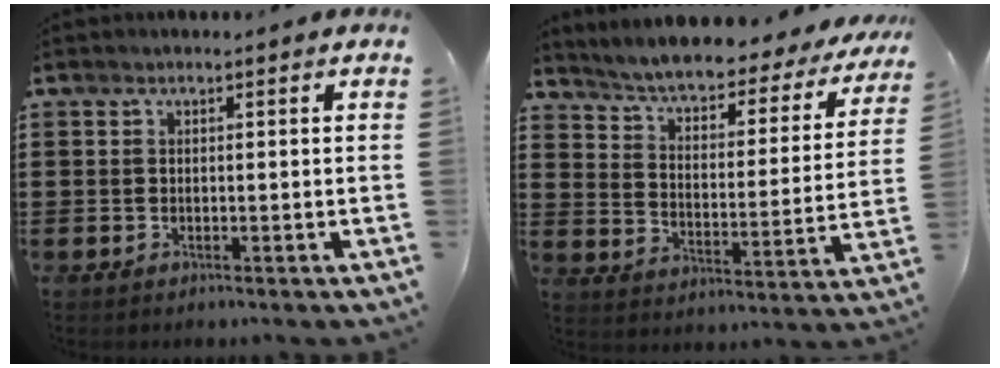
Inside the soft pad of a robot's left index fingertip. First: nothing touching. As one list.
[{"total": 4.6, "force": [4.3, 0.2, 1.7], "torque": [-0.057, -0.038, 0.063]}]